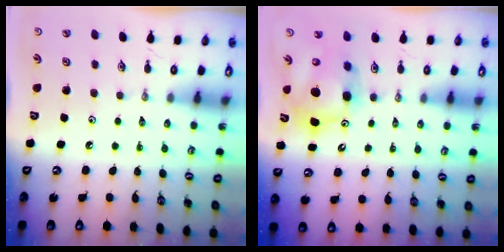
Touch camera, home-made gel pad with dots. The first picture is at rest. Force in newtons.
{"total": 11.0, "press": 10.7, "slide": 2.5}